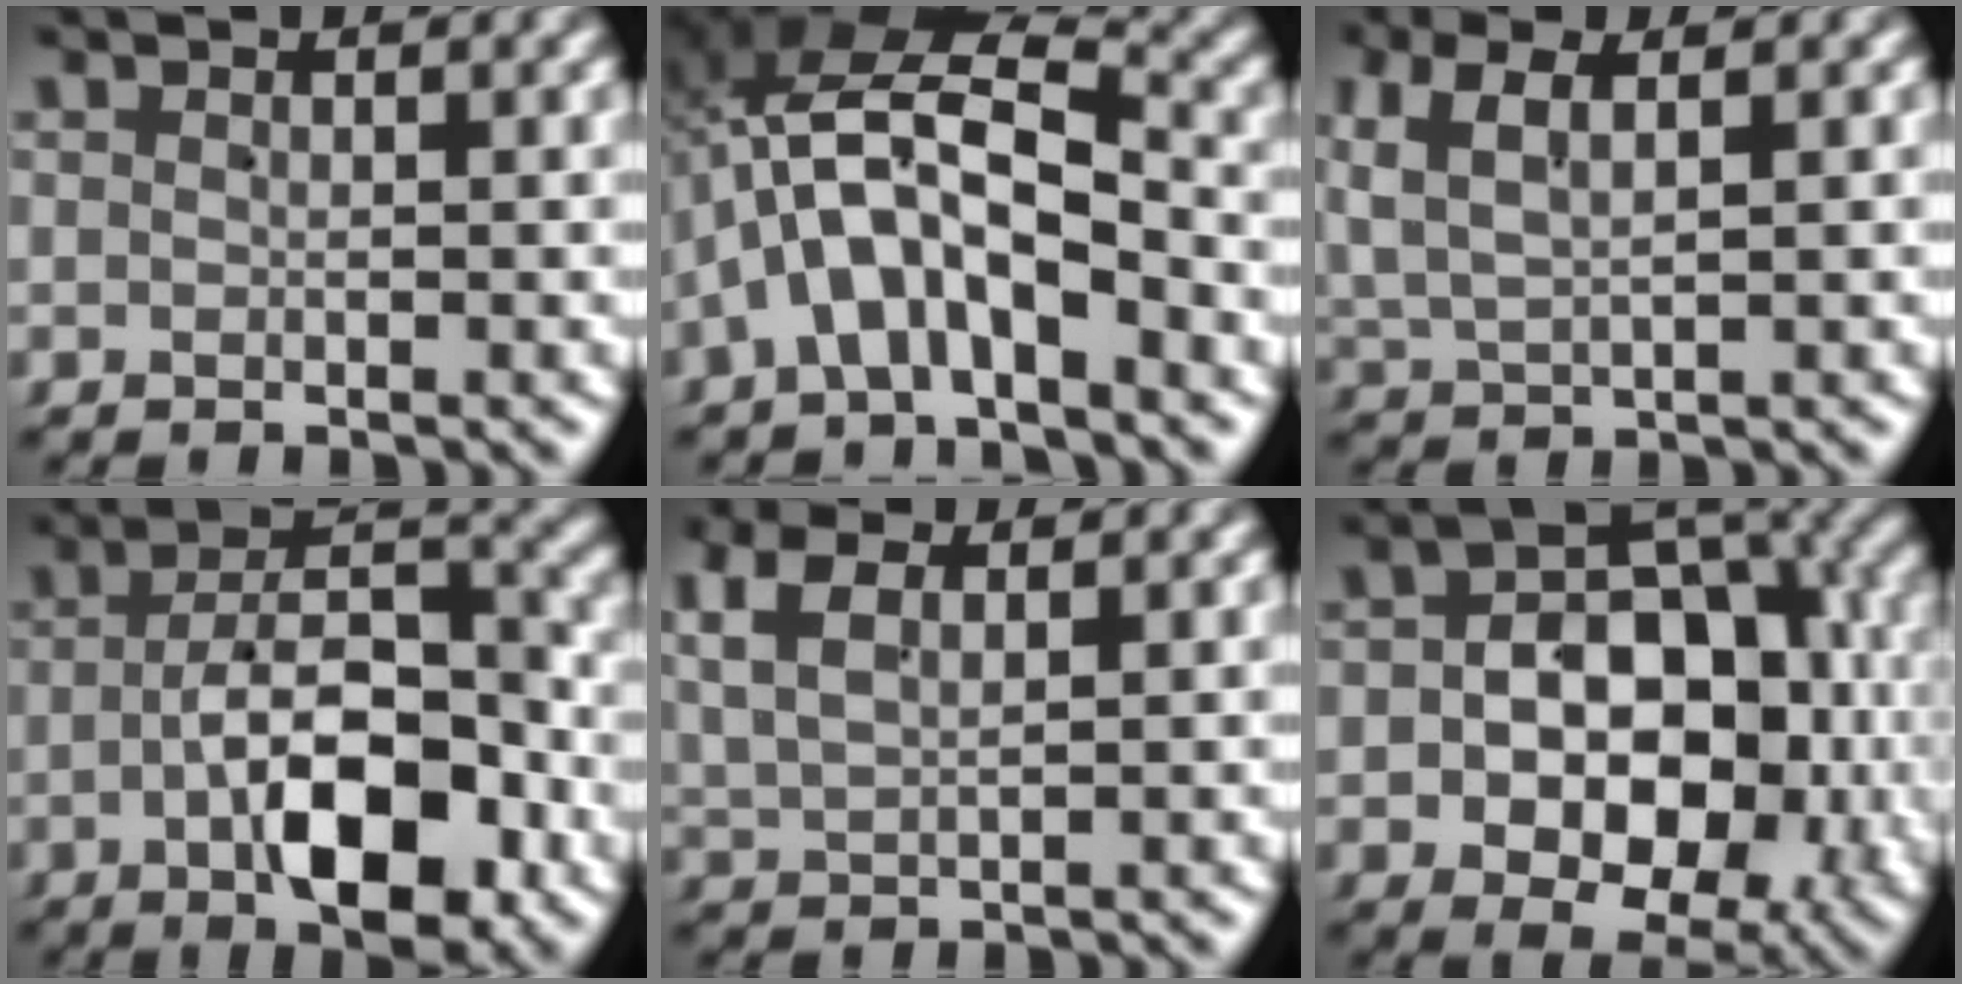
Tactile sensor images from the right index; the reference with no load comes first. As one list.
[{"total": 9.2, "force": [1.0, 6.2, 6.7], "torque": [-0.144, -0.001, 0.002]}, {"total": 4.4, "force": [1.6, 2.8, 2.9], "torque": [-0.081, -0.002, 0.033]}, {"total": 9.1, "force": [-2.8, 4.0, 7.7], "torque": [-0.110, 0.001, -0.046]}, {"total": 4.0, "force": [2.1, 2.6, 2.3], "torque": [-0.066, 0.003, 0.040]}, {"total": 11.8, "force": [-1.8, 8.5, 8.0], "torque": [-0.127, -0.030, -0.017]}]